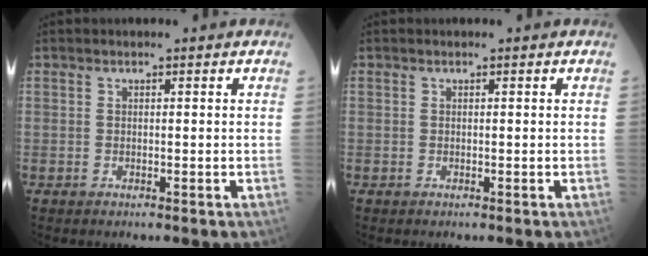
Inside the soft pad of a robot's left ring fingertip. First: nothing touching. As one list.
[{"total": 0.0}]